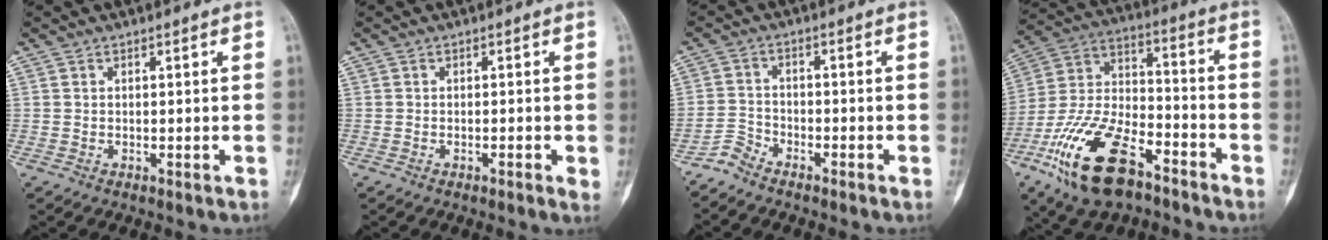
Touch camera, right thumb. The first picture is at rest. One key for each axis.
{"total": 1.8, "fx": -0.4, "fy": 0.3, "fz": 1.7, "tx": -0.028, "ty": -0.002, "tz": -0.007}
{"total": 3.1, "fx": -3.0, "fy": 0.8, "fz": 0.2, "tx": -0.004, "ty": 0.004, "tz": -0.068}
{"total": 20.6, "fx": -11.7, "fy": 9.4, "fz": 14.1, "tx": -0.282, "ty": 0.058, "tz": -0.216}